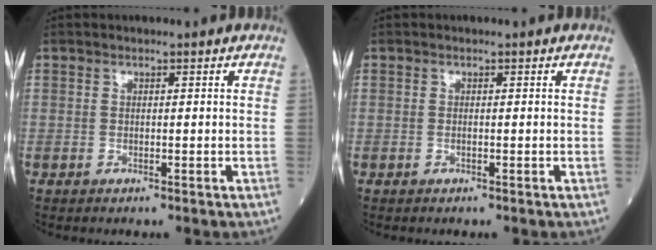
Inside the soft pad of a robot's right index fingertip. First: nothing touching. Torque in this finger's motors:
{"motor_torque": [0.05, 0.00, 0.03, 0.01]}